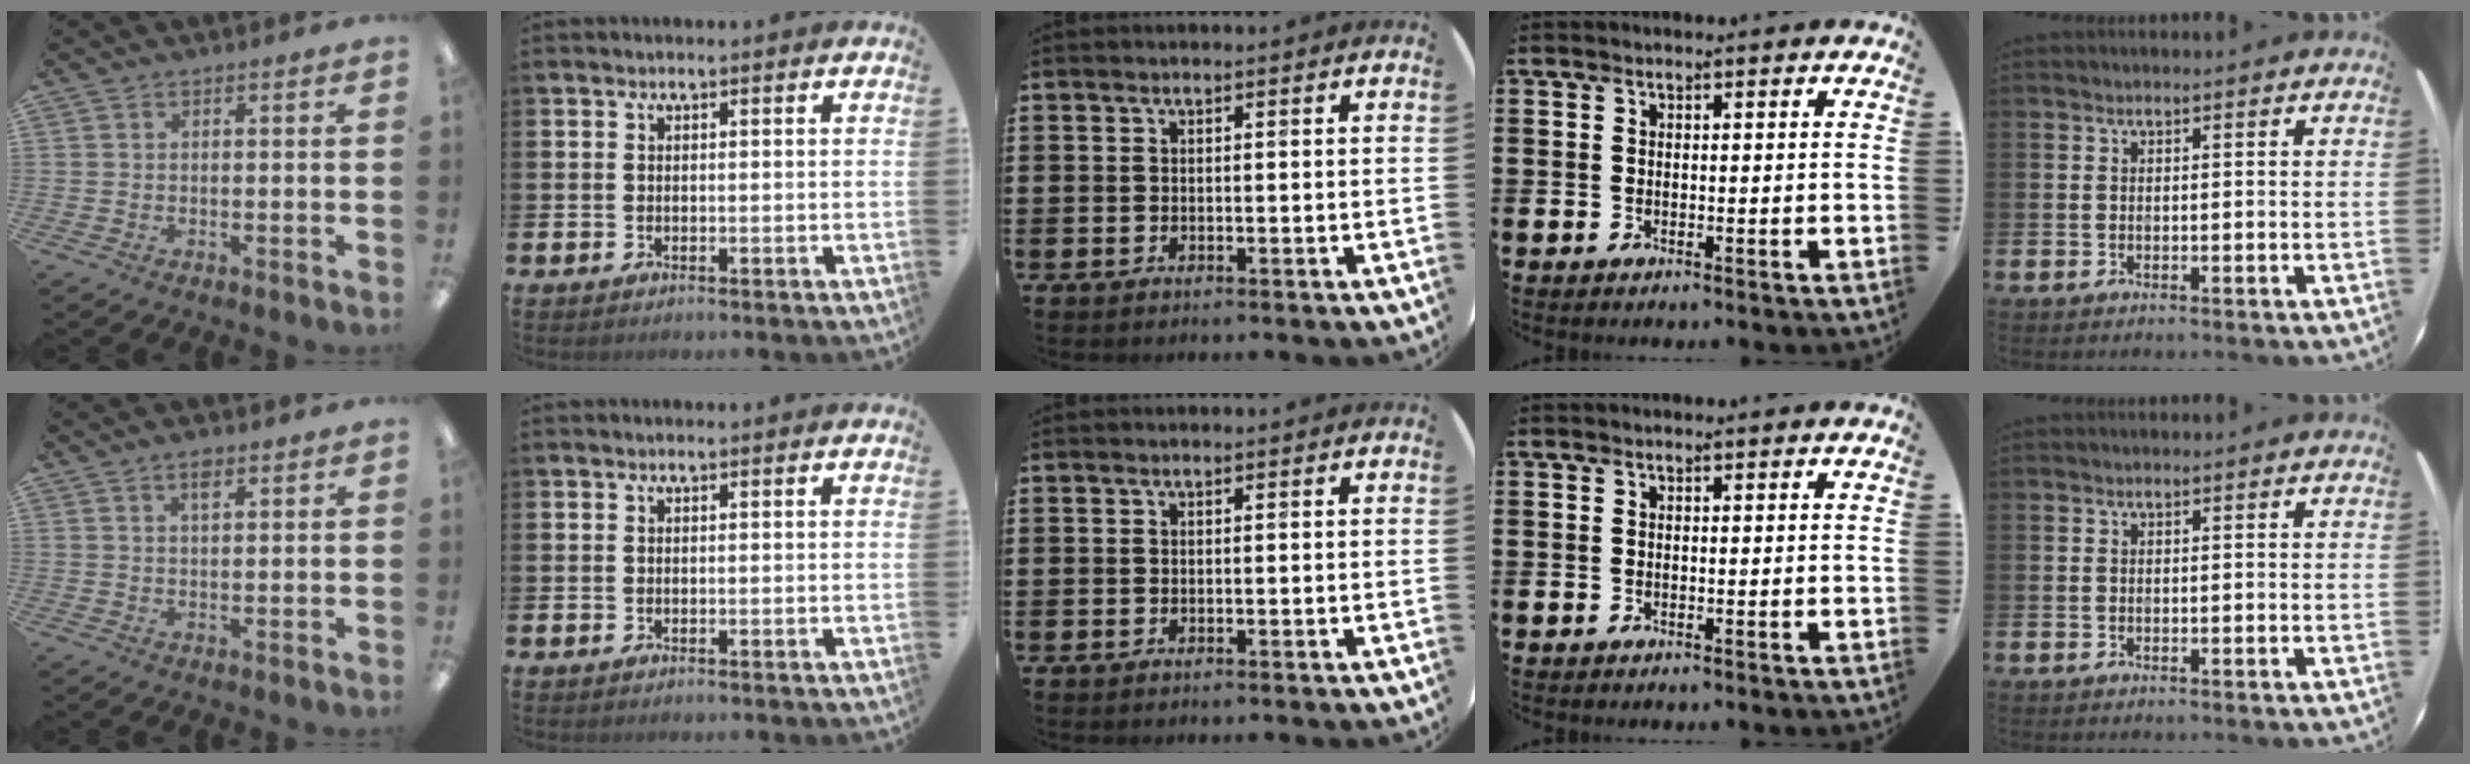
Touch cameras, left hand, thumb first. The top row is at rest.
{"thumb": {"total": 2.9, "force": [1.9, 1.2, 1.9], "torque": [-0.027, -0.003, 0.029]}}